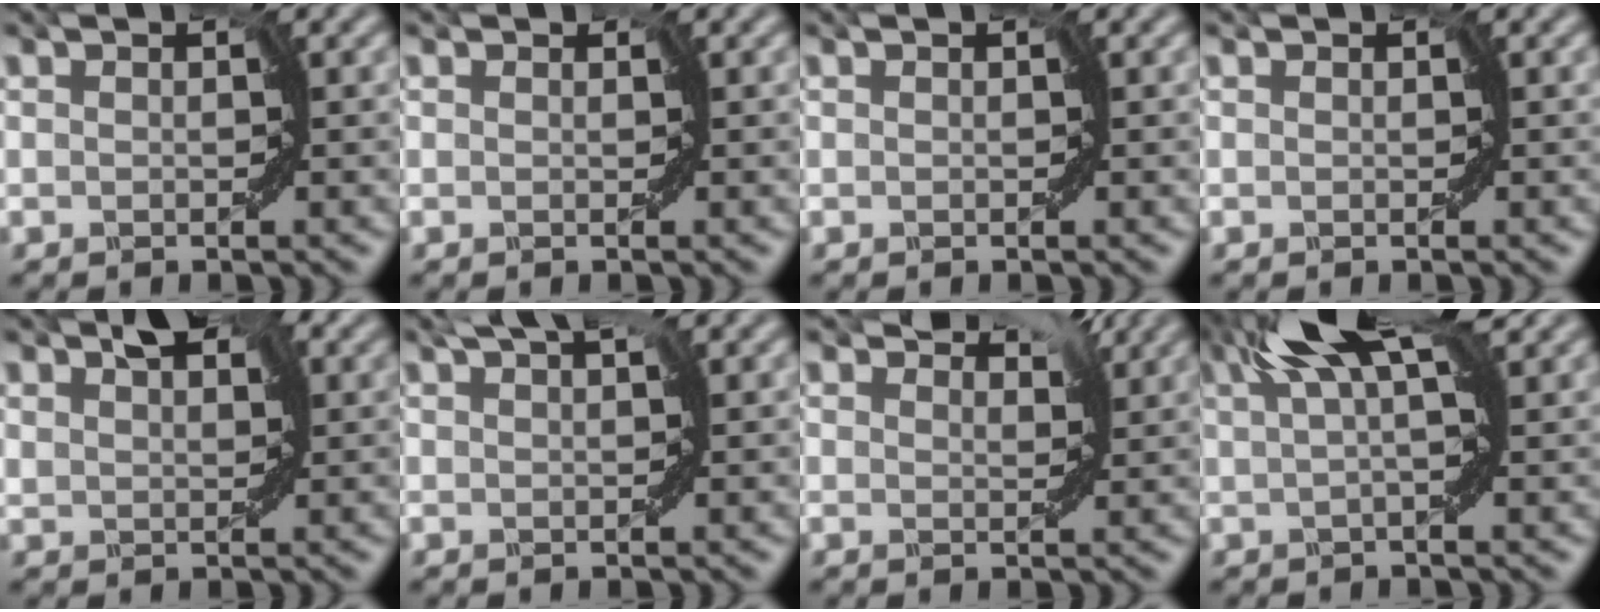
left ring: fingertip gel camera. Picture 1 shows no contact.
{"total": 0.0}
{"total": 0.0}
{"total": 0.0}
{"total": 3.8, "force": [2.4, 1.8, 2.3], "torque": [-0.035, 0.004, 0.035]}
{"total": 2.0, "force": [1.3, 0.4, 1.4], "torque": [-0.023, 0.006, 0.017]}
{"total": 3.0, "force": [2.5, 1.1, 1.3], "torque": [-0.024, 0.006, 0.026]}
{"total": 7.1, "force": [3.7, 1.0, 6.0], "torque": [-0.101, 0.017, 0.059]}